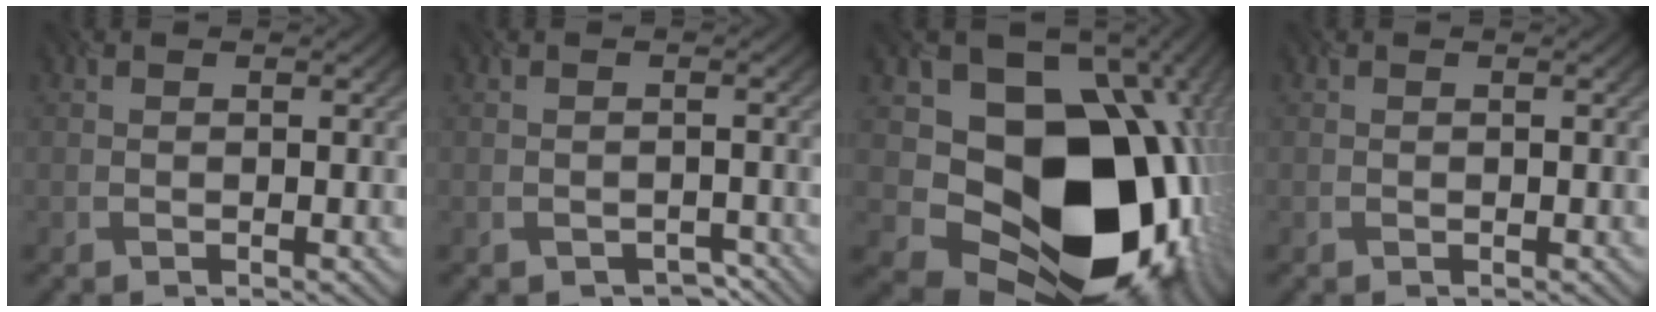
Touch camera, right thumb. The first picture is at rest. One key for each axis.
{"total": 2.0, "fx": -1.8, "fy": 0.8, "fz": 0.0, "tx": 0.002, "ty": -0.003, "tz": -0.015}
{"total": 18.8, "fx": -0.2, "fy": 14.9, "fz": 11.4, "tx": -0.186, "ty": -0.048, "tz": 0.041}
{"total": 0.0}